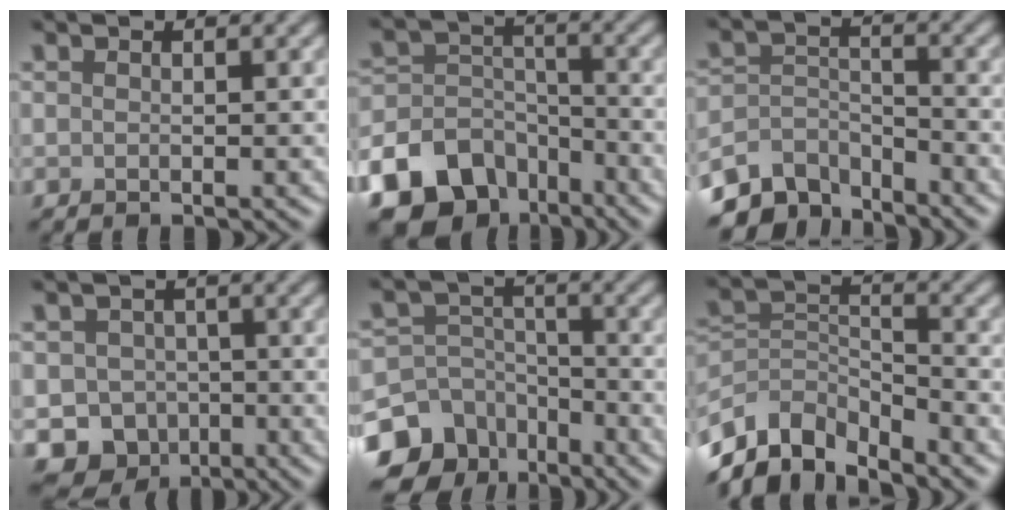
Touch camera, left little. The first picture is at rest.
{"total": 13.7, "force": [-9.1, 9.3, 4.4], "torque": [-0.105, -0.032, -0.154]}
{"total": 6.1, "force": [-5.3, 2.6, 1.5], "torque": [-0.026, -0.011, -0.104]}
{"total": 9.6, "force": [-4.7, 8.2, 2.0], "torque": [-0.006, -0.044, -0.086]}
{"total": 11.7, "force": [-7.4, 8.5, 3.0], "torque": [-0.069, -0.031, -0.130]}
{"total": 7.7, "force": [-6.1, 3.4, 3.3], "torque": [-0.057, -0.010, -0.128]}